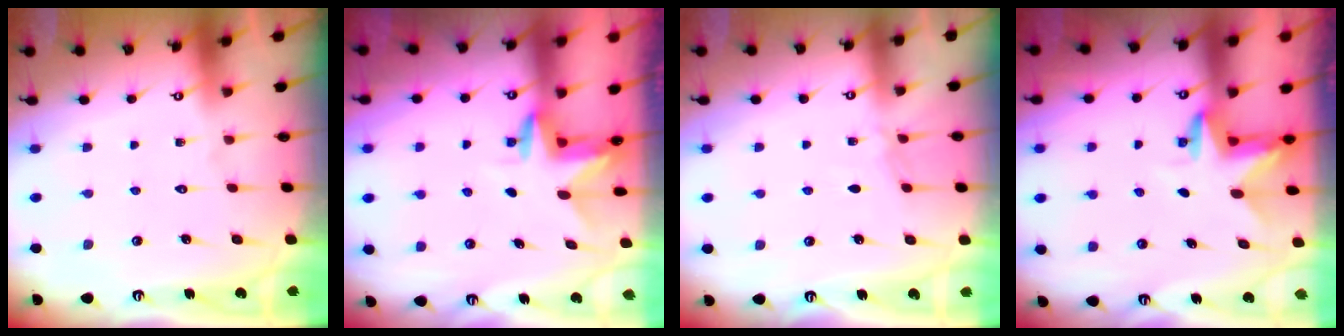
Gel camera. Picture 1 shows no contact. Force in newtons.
{"total": 3.0, "press": 3.0, "slide": 0.3}
{"total": 3.5, "press": 3.5, "slide": 0.5}
{"total": 3.3, "press": 3.3, "slide": 0.1}